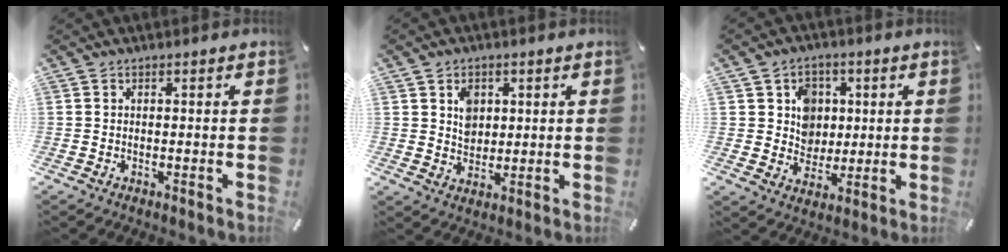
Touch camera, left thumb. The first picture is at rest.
{"total": 5.2, "force": [1.5, 4.5, 2.0], "torque": [-0.028, -0.001, 0.024]}
{"total": 8.0, "force": [1.8, 7.5, 1.8], "torque": [-0.024, -0.006, 0.032]}